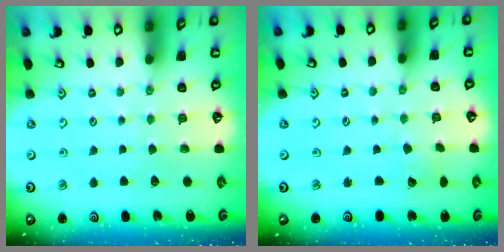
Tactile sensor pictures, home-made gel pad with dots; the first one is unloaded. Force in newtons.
{"total": 2.3, "press": 2.3, "slide": 0.1}